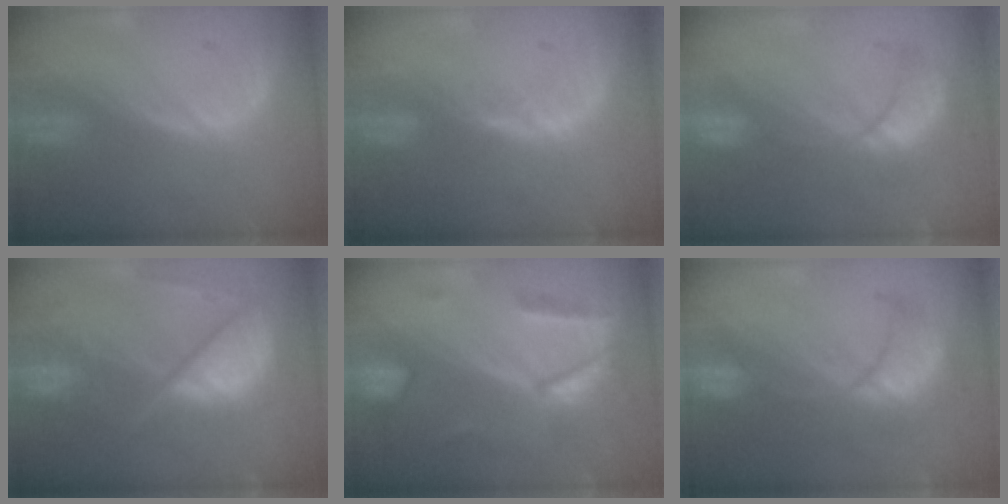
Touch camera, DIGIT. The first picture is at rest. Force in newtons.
{"total": 2.4, "press": 1.8, "slide": 1.5}
{"total": 8.4, "press": 7.6, "slide": 3.6}
{"total": 11.0, "press": 9.2, "slide": 6.1}
{"total": 7.5, "press": 6.6, "slide": 3.4}
{"total": 8.5, "press": 8.4, "slide": 1.4}